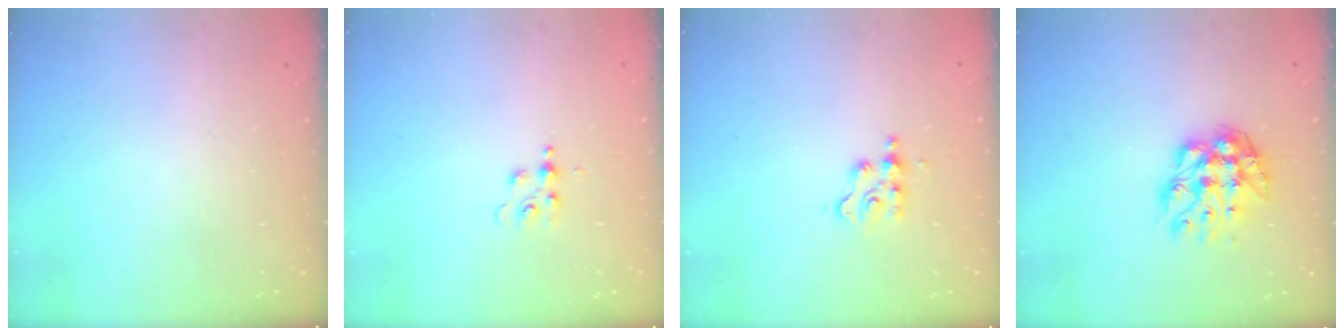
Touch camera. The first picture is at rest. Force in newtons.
{"total": 4.3, "press": 4.3, "slide": 0.5}
{"total": 4.1, "press": 4.1, "slide": 0.5}
{"total": 10.9, "press": 10.8, "slide": 0.9}